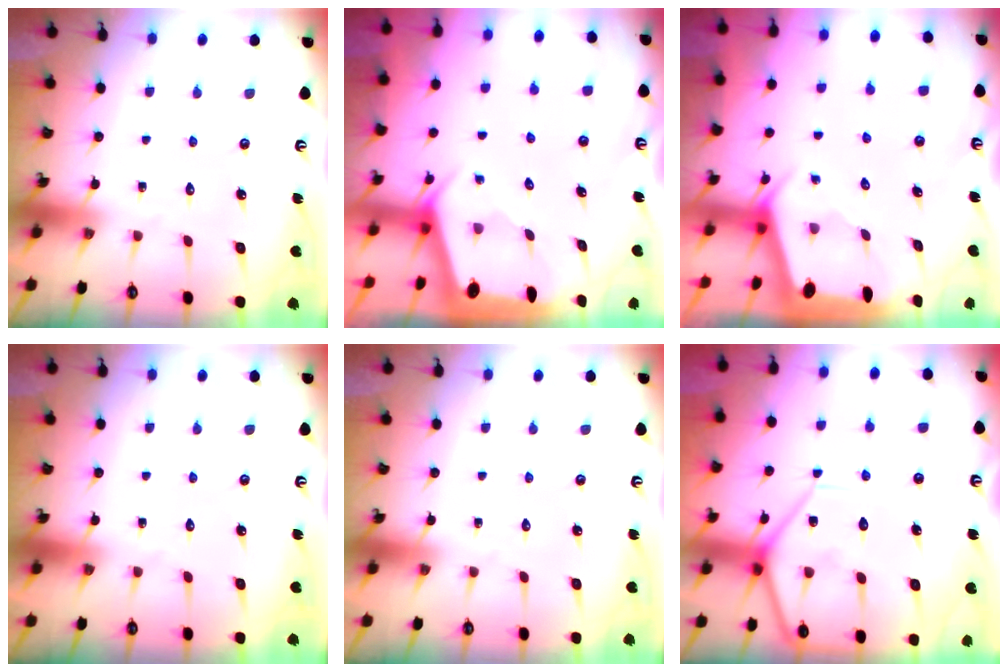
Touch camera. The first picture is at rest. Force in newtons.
{"total": 1.9, "press": 1.8, "slide": 0.3}
{"total": 2.0, "press": 1.9, "slide": 0.3}
{"total": 0.0}
{"total": 0.0}
{"total": 13.9, "press": 13.9, "slide": 1.3}